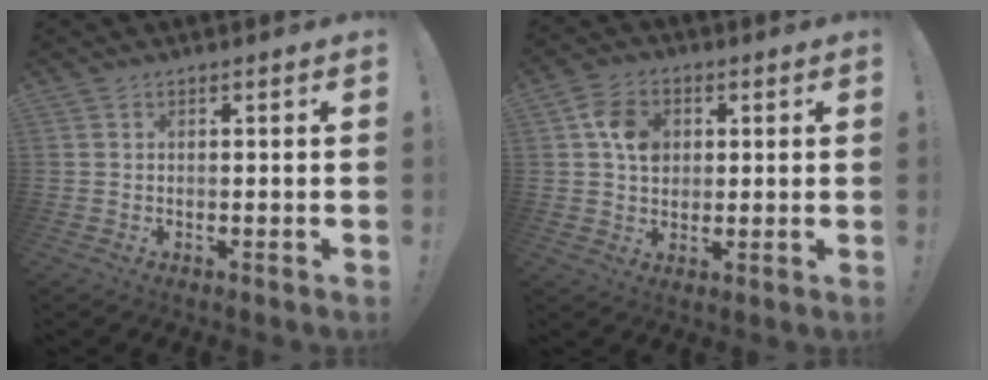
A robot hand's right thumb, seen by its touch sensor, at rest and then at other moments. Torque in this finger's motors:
{"motor_torque": [-0.51, 0.64, 0.84, 0.01, 0.07]}